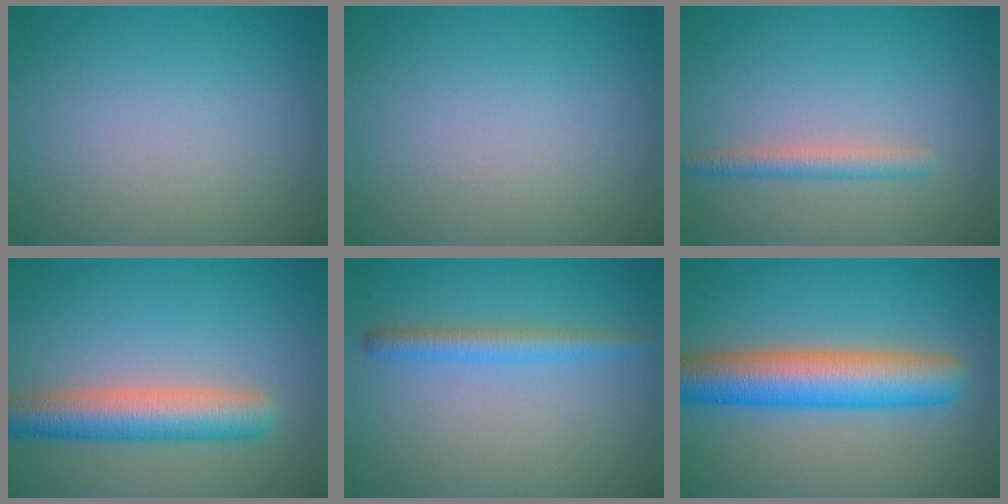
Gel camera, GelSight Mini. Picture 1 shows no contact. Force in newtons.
{"total": 0.0}
{"total": 1.8, "press": 1.8, "slide": 0.1}
{"total": 5.6, "press": 5.6, "slide": 0.1}
{"total": 2.3, "press": 2.3, "slide": 0.1}
{"total": 8.1, "press": 8.1, "slide": 0.3}